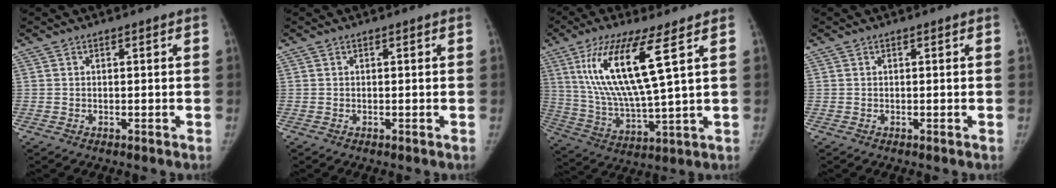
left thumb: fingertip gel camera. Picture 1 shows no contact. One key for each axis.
{"total": 0.0}
{"total": 16.1, "fx": 6.5, "fy": 2.7, "fz": 14.5, "tx": -0.304, "ty": -0.033, "tz": 0.128}
{"total": 0.0}